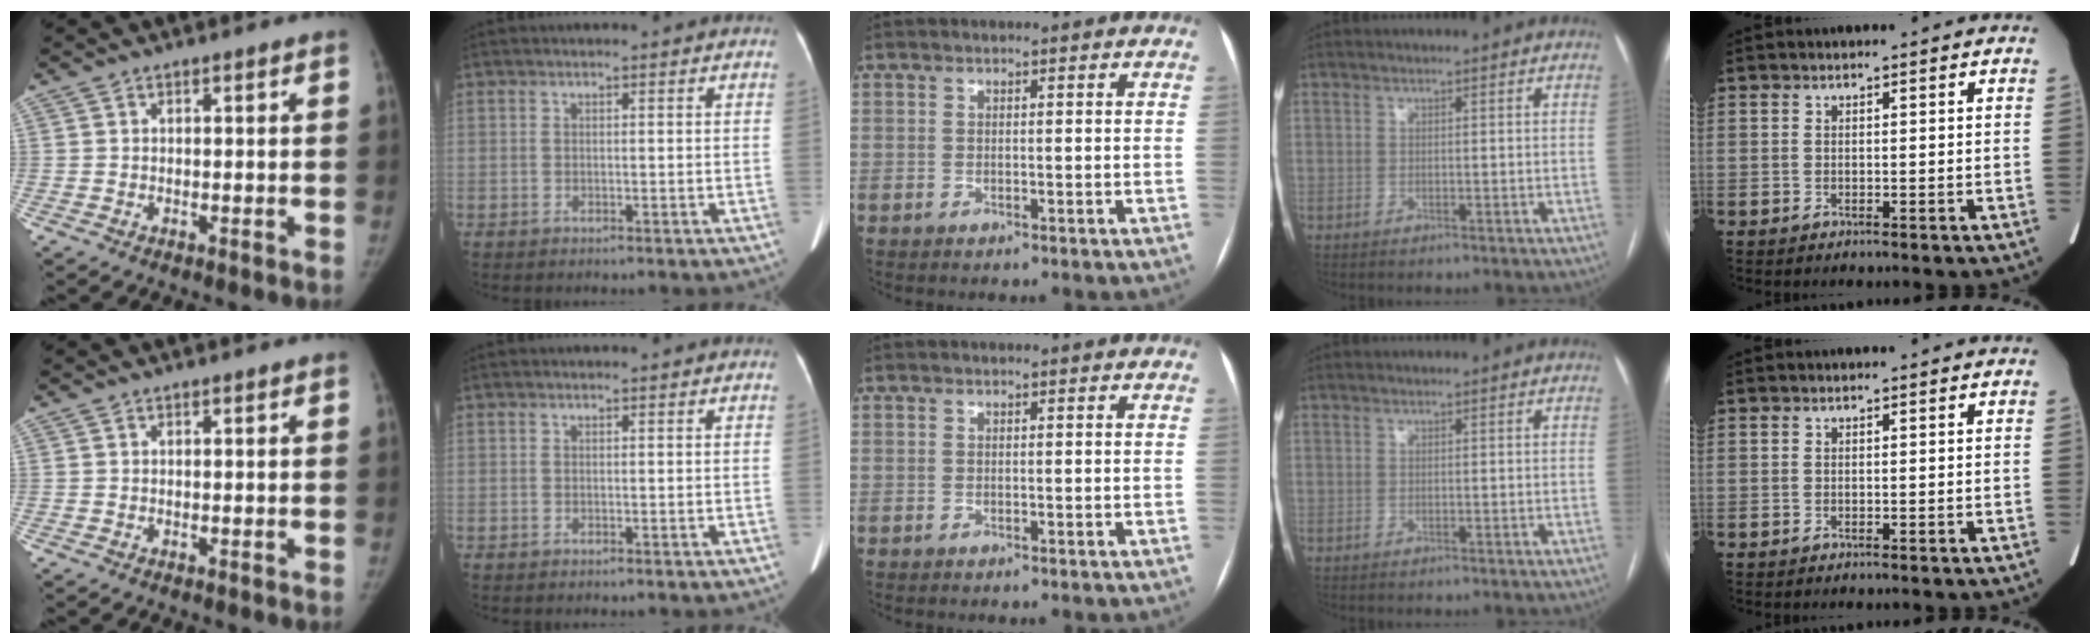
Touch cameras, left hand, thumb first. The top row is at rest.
{}